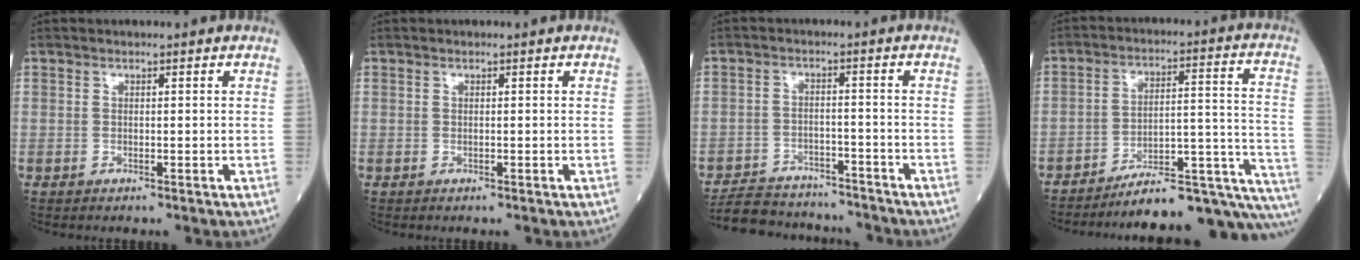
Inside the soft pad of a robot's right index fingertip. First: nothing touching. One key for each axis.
{"total": 0.0}
{"total": 12.2, "fx": -11.3, "fy": 3.6, "fz": 2.5, "tx": -0.044, "ty": 0.015, "tz": -0.167}
{"total": 19.4, "fx": -16.9, "fy": 2.1, "fz": 9.2, "tx": -0.052, "ty": 0.054, "tz": -0.236}